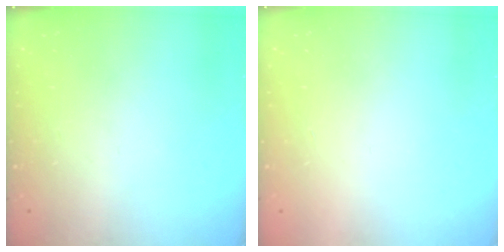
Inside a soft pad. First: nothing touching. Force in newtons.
{"total": 1.7, "press": 1.7, "slide": 0.1}